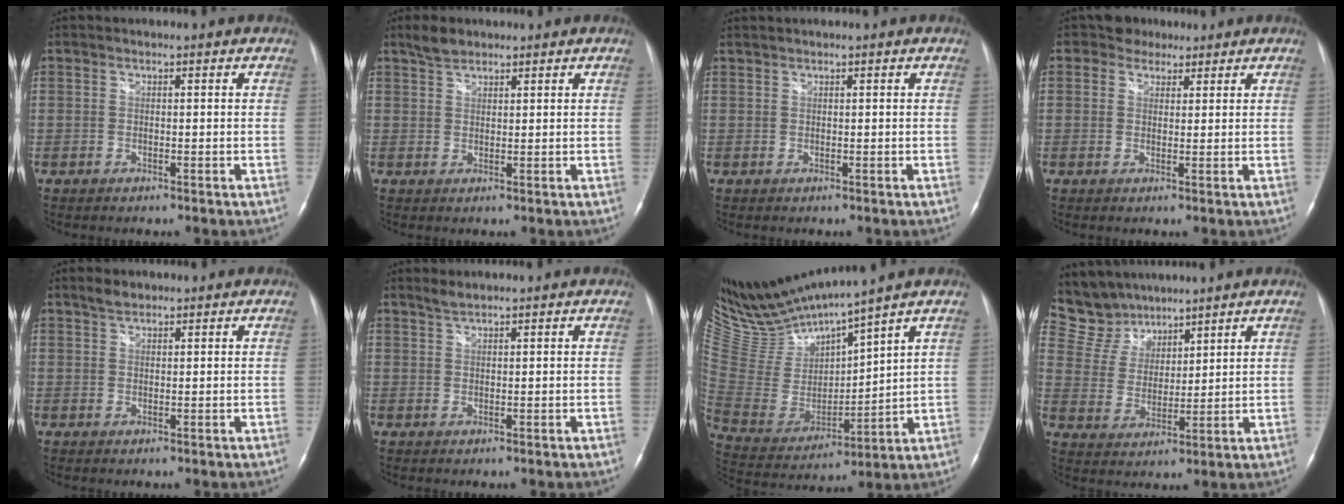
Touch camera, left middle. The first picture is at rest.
{"total": 2.9, "force": [2.3, 1.3, 1.0], "torque": [-0.024, 0.009, 0.043]}
{"total": 0.7, "force": [0.7, -0.1, 0.2], "torque": [-0.007, 0.010, 0.019]}
{"total": 3.2, "force": [2.2, 2.4, 0.1], "torque": [-0.002, 0.015, 0.030]}
{"total": 2.1, "force": [1.7, 0.9, 0.8], "torque": [-0.020, 0.006, 0.029]}
{"total": 1.5, "force": [1.4, 0.2, 0.5], "torque": [-0.012, 0.004, 0.030]}
{"total": 13.5, "force": [12.9, -0.6, 4.0], "torque": [-0.098, -0.018, 0.272]}
{"total": 8.3, "force": [7.5, 3.5, 0.0], "torque": [-0.014, 0.018, 0.161]}